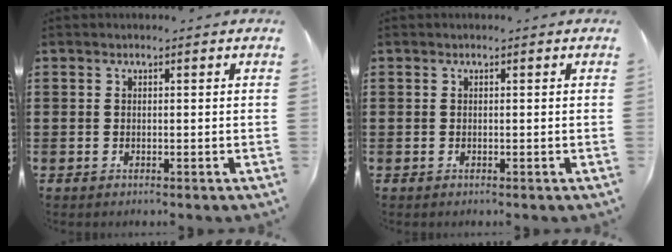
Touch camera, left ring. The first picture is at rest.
{"total": 0.0}